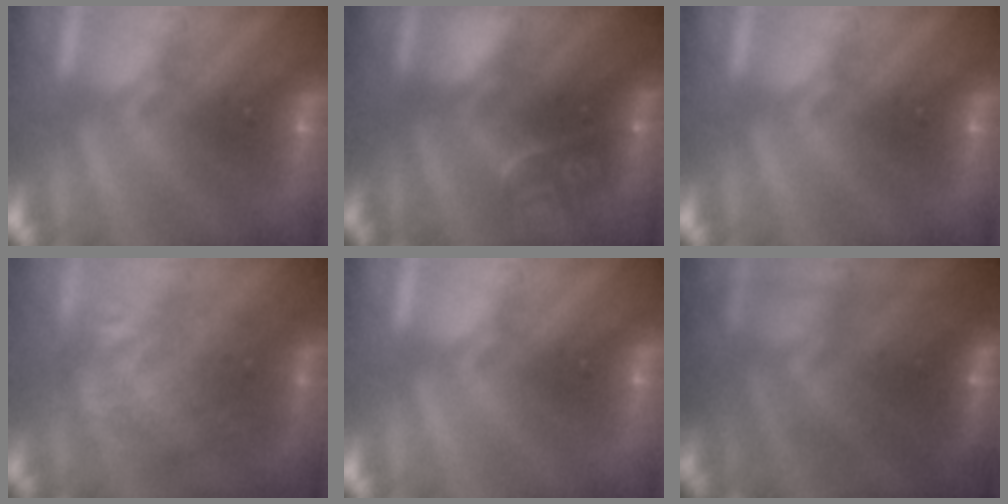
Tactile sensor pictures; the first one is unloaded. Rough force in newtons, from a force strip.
{"total": 2.8}
{"total": 0.0}
{"total": 2.2}
{"total": 0.0}
{"total": 7.0}